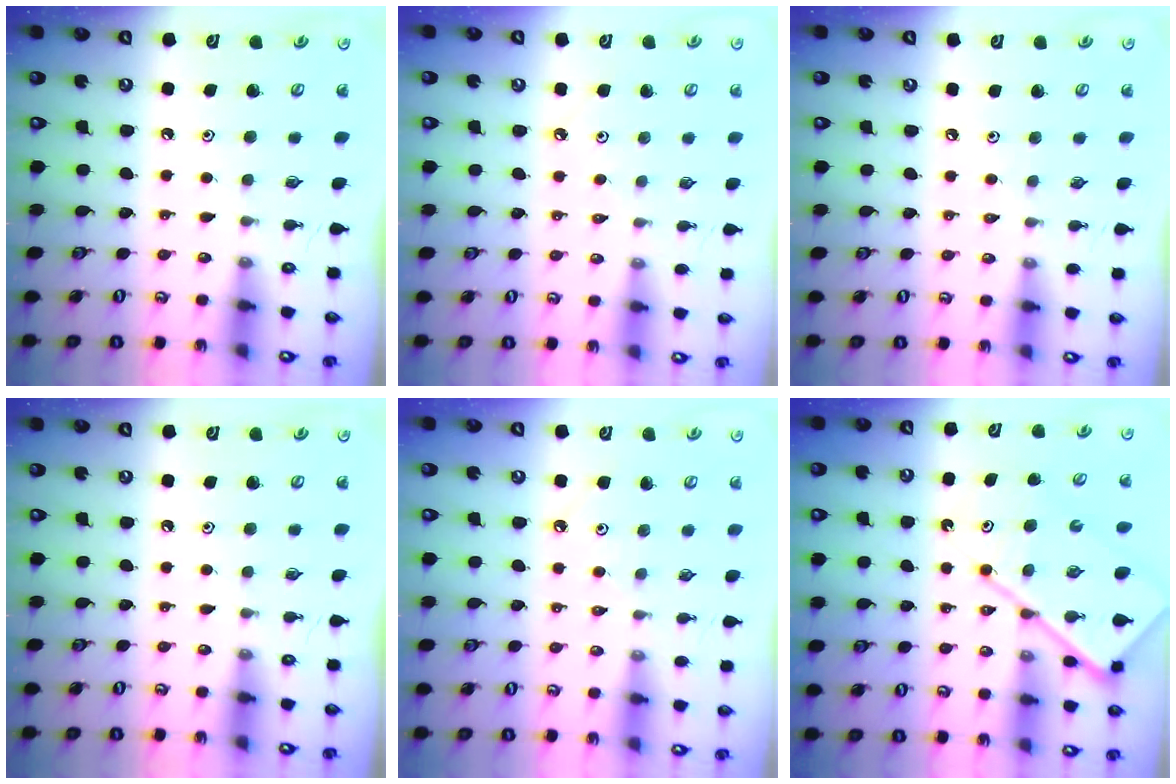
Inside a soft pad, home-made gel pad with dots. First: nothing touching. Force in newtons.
{"total": 1.7, "press": 1.6, "slide": 0.3}
{"total": 2.0, "press": 1.9, "slide": 0.4}
{"total": 0.0}
{"total": 2.2, "press": 2.2, "slide": 0.4}
{"total": 11.1, "press": 11.0, "slide": 1.3}